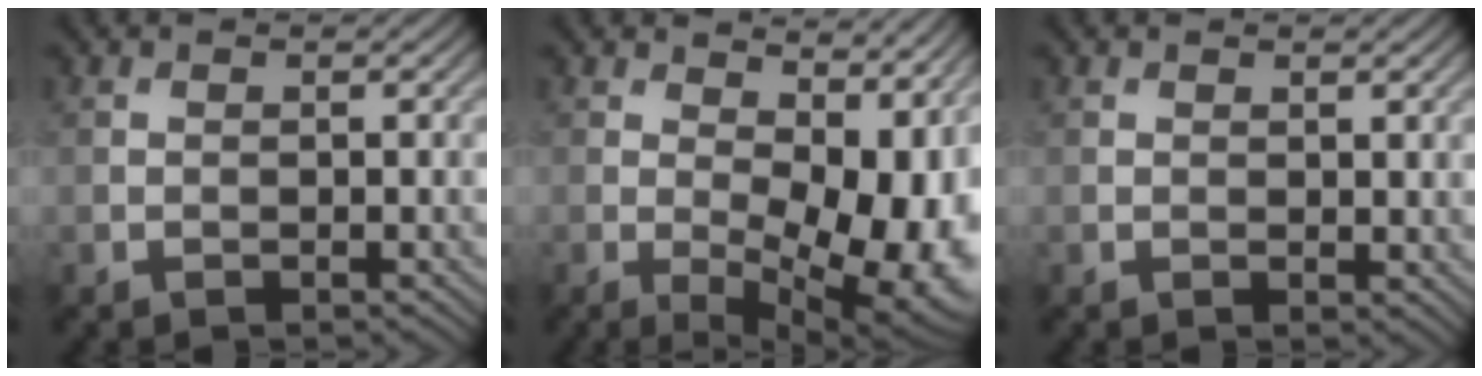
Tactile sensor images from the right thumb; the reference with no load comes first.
{"total": 16.1, "force": [0.1, 8.8, 13.5], "torque": [-0.150, -0.013, 0.043]}
{"total": 1.0, "force": [0.6, 0.4, 0.6], "torque": [-0.008, -0.004, 0.013]}